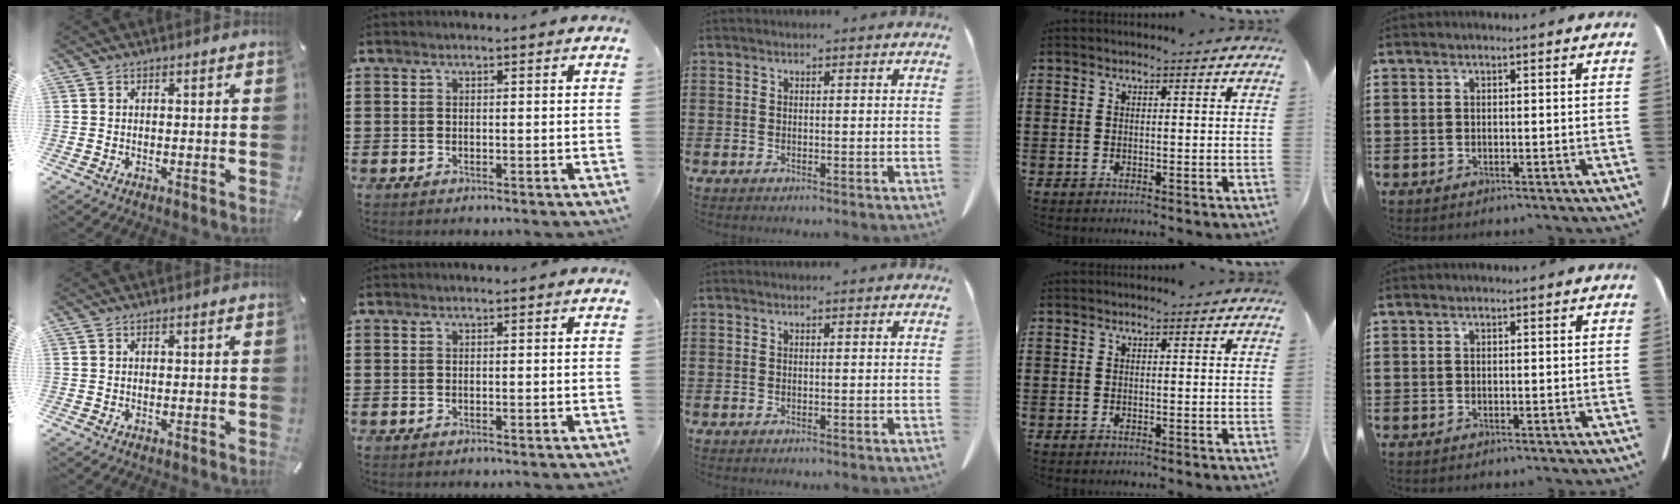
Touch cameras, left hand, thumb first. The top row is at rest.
{}